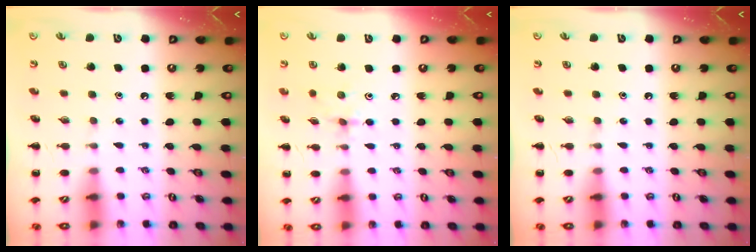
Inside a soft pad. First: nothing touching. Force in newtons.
{"total": 2.9, "press": 2.7, "slide": 0.9}
{"total": 0.0}